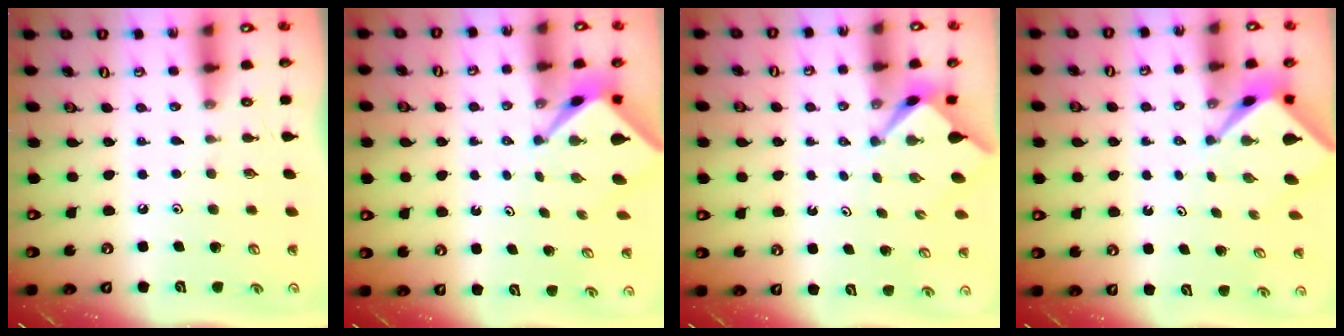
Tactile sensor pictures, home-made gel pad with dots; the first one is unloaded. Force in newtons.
{"total": 2.6, "press": 2.6, "slide": 0.2}
{"total": 2.2, "press": 2.2, "slide": 0.1}
{"total": 2.6, "press": 2.6, "slide": 0.2}